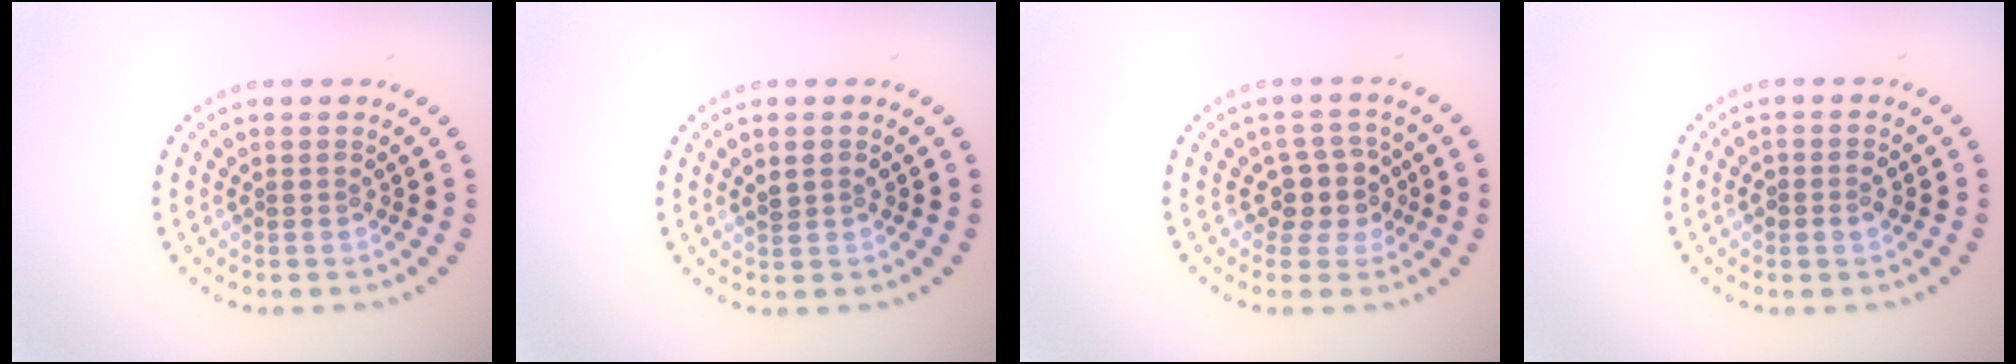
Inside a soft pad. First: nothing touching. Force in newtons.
{"total": 1.1, "press": 1.1, "slide": 0.3}
{"total": 3.1, "press": 2.7, "slide": 1.5}
{"total": 1.5, "press": 1.5, "slide": 0.3}